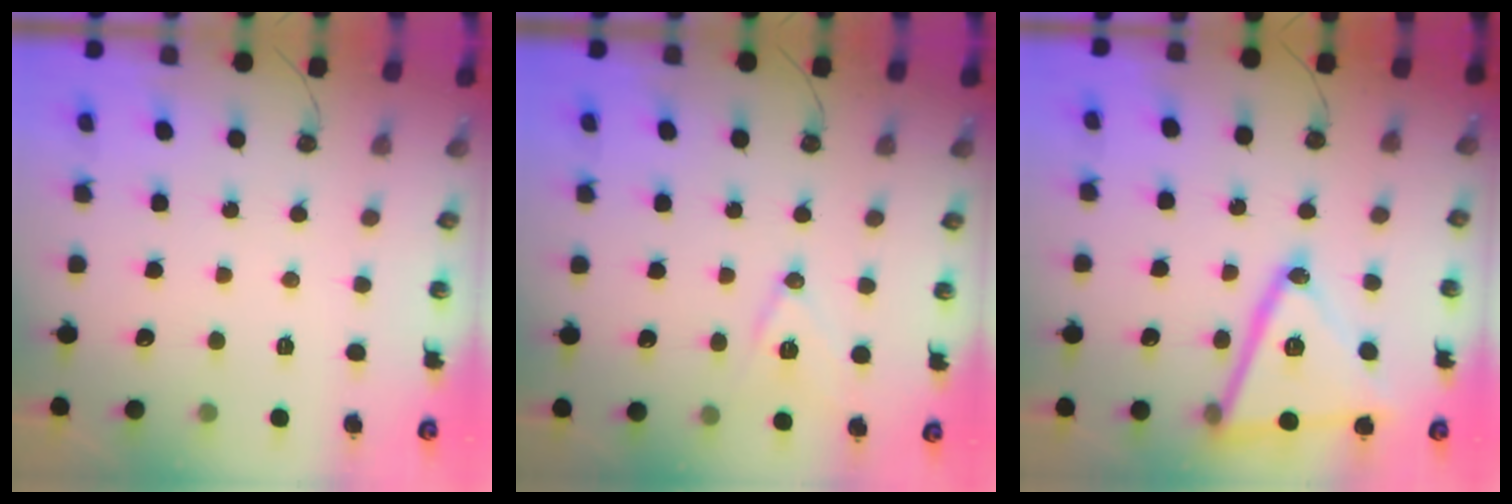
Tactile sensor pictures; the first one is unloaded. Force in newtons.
{"total": 10.1, "press": 9.5, "slide": 3.5}
{"total": 22.3, "press": 22.1, "slide": 3.4}